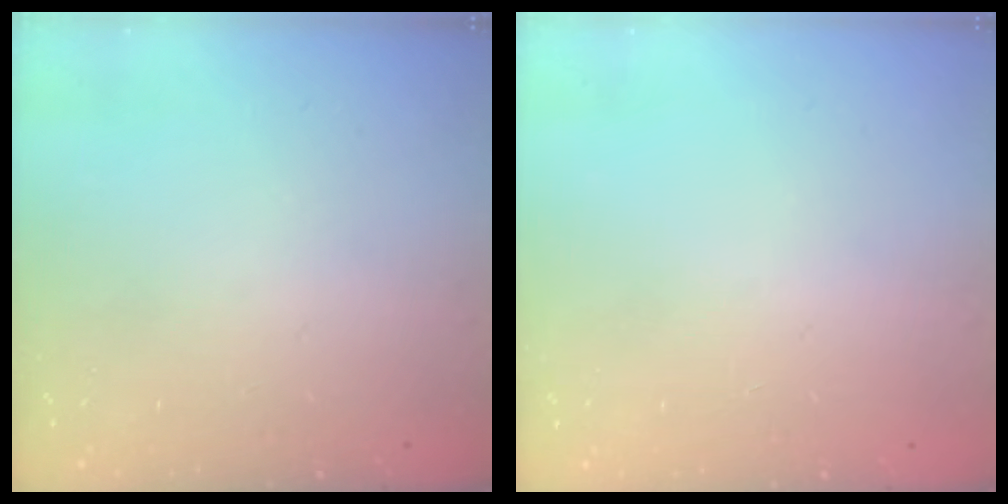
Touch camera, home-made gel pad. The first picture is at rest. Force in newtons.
{"total": 0.7, "press": 0.7, "slide": 0.2}